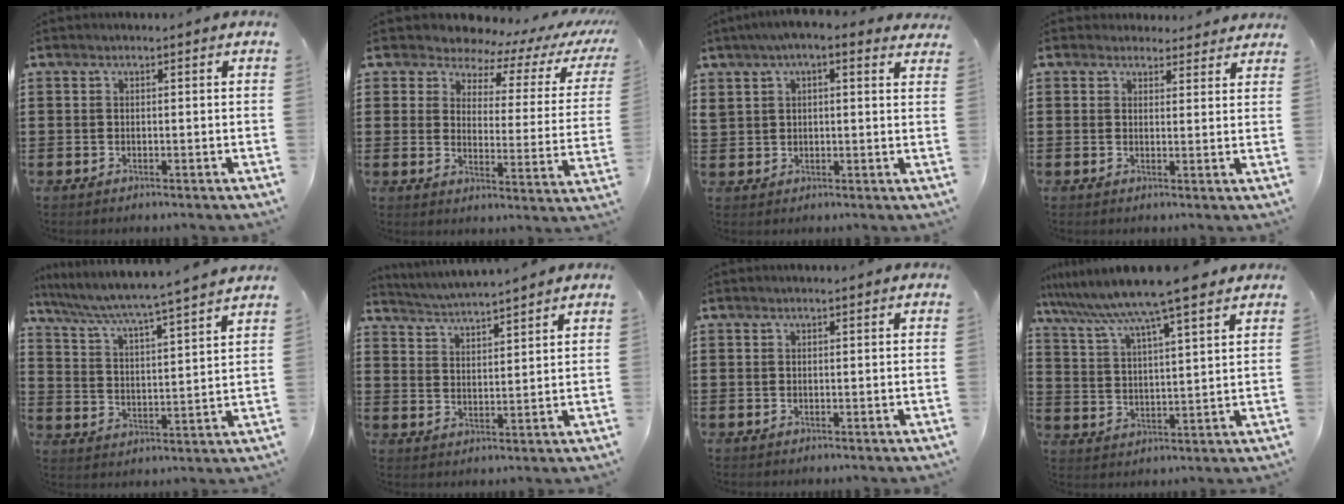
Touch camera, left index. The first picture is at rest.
{"total": 4.8, "force": [4.3, 1.9, 1.0], "torque": [-0.044, -0.033, 0.069]}
{"total": 3.9, "force": [2.8, 1.7, 2.2], "torque": [-0.051, 0.001, 0.048]}
{"total": 2.7, "force": [2.5, 1.1, 0.1], "torque": [-0.002, -0.005, 0.046]}
{"total": 4.4, "force": [3.9, -1.0, 1.9], "torque": [-0.057, -0.040, 0.054]}
{"total": 3.6, "force": [3.5, -0.7, 0.3], "torque": [-0.022, -0.024, 0.059]}
{"total": 0.0}
{"total": 8.8, "force": [7.4, -1.0, 4.6], "torque": [-0.115, -0.041, 0.121]}